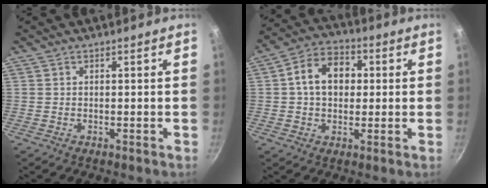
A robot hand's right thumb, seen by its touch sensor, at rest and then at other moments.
{"total": 10.5, "force": [1.3, 7.8, 7.0], "torque": [-0.084, 0.020, 0.006]}